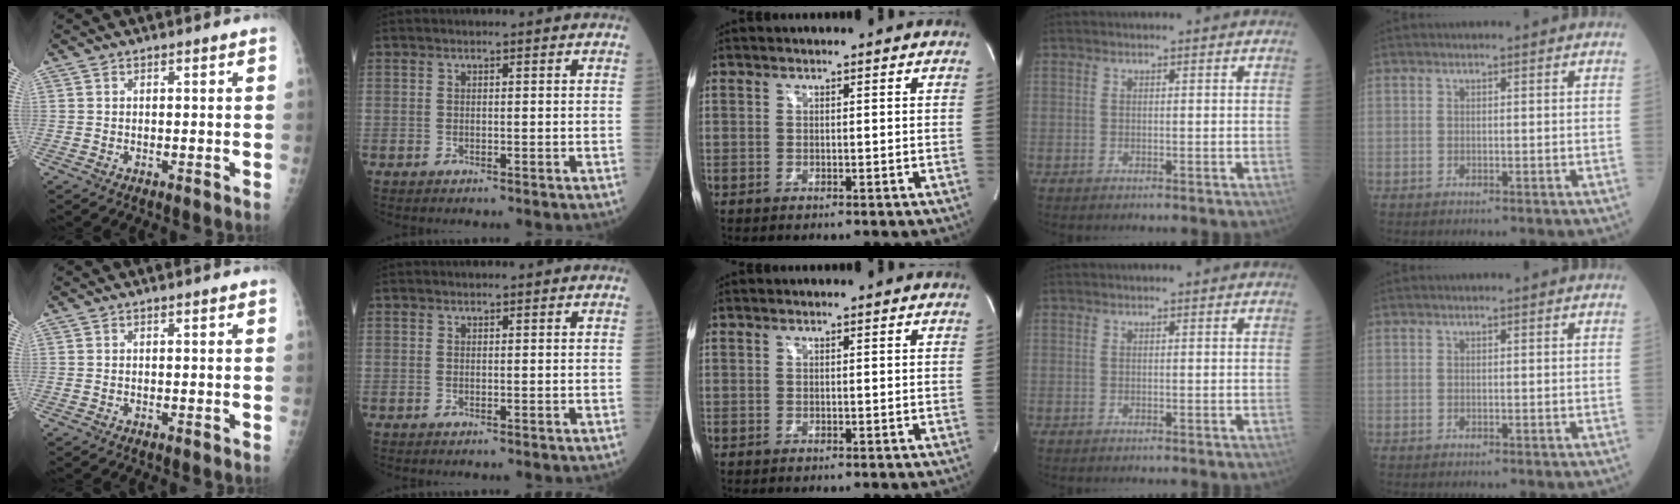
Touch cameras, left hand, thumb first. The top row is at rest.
{}